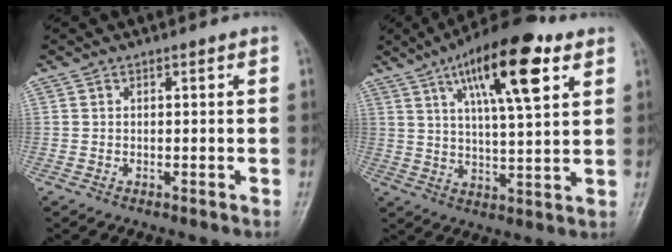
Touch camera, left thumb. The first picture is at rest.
{"total": 17.1, "force": [8.2, 5.0, 14.1], "torque": [-0.207, -0.021, 0.131]}